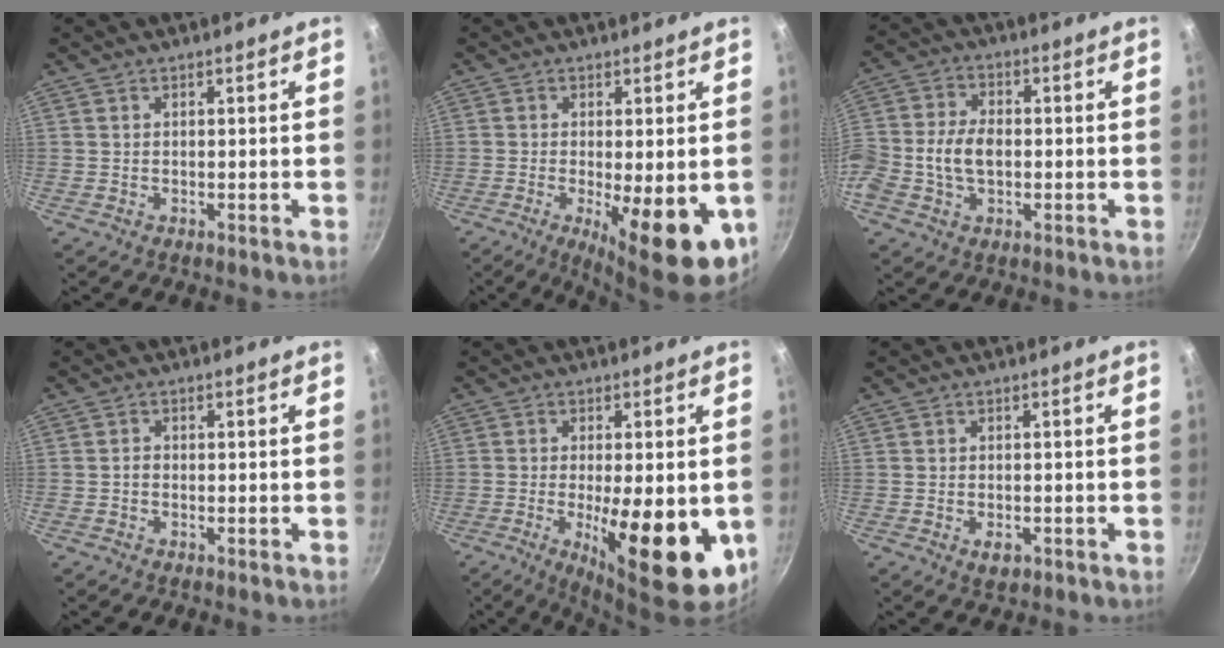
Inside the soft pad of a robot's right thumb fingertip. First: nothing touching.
{"total": 13.2, "force": [-3.7, 4.1, 11.9], "torque": [-0.155, -0.012, -0.041]}
{"total": 9.7, "force": [-1.6, 6.9, 6.7], "torque": [-0.127, 0.027, -0.042]}
{"total": 1.2, "force": [-0.4, 0.9, 0.6], "torque": [-0.008, 0.008, -0.009]}
{"total": 16.8, "force": [-3.8, 5.5, 15.4], "torque": [-0.210, -0.005, -0.047]}
{"total": 2.9, "force": [-1.1, 1.7, 2.0], "torque": [-0.031, 0.002, -0.015]}